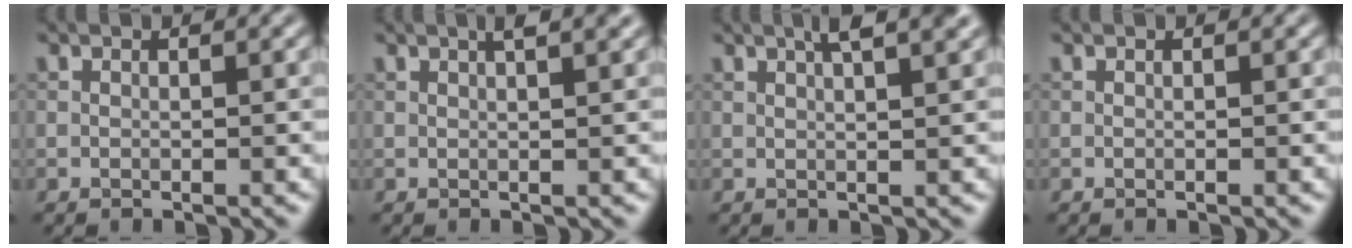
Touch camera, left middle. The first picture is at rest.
{"total": 2.7, "force": [1.4, 0.8, 2.1], "torque": [-0.013, 0.009, 0.007]}
{"total": 4.4, "force": [2.4, 1.4, 3.4], "torque": [-0.027, 0.022, 0.012]}
{"total": 0.0}